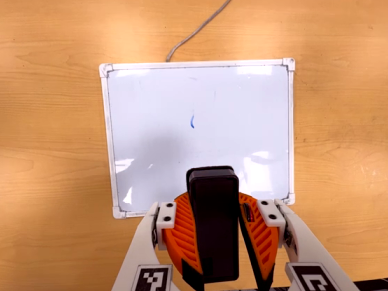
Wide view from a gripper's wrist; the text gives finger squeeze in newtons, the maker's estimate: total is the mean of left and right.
{"total": 10.9, "left": 10.4, "right": 11.5}